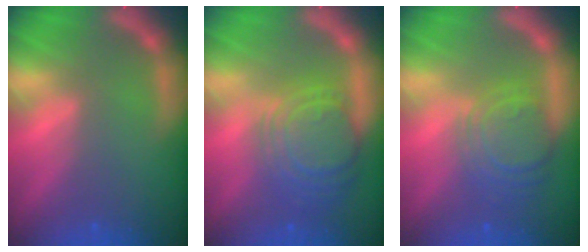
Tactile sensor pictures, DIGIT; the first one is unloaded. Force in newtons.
{"total": 9.1}
{"total": 6.5}